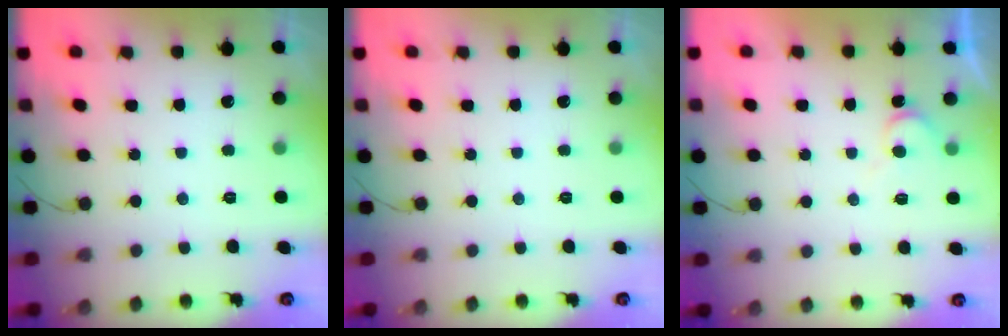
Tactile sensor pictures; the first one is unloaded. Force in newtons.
{"total": 0.0}
{"total": 6.7, "press": 6.6, "slide": 0.5}